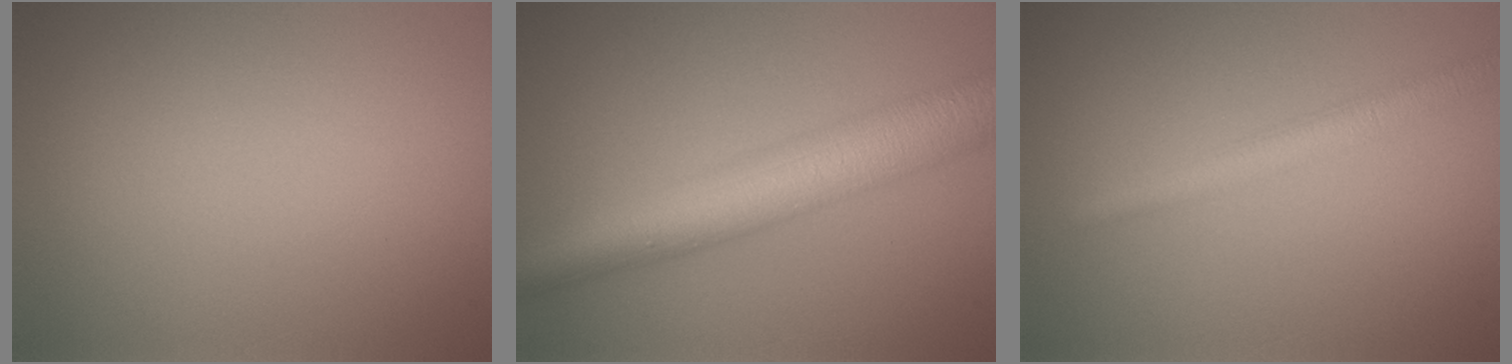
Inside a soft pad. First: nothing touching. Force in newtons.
{"total": 8.0, "press": 8.0, "slide": 0.2}
{"total": 2.6, "press": 2.6, "slide": 0.1}